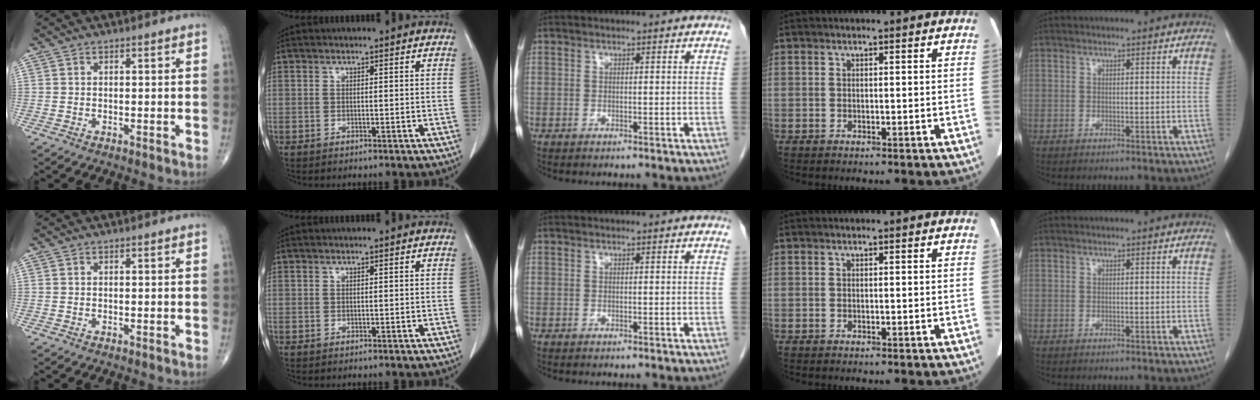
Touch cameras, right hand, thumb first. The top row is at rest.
{}